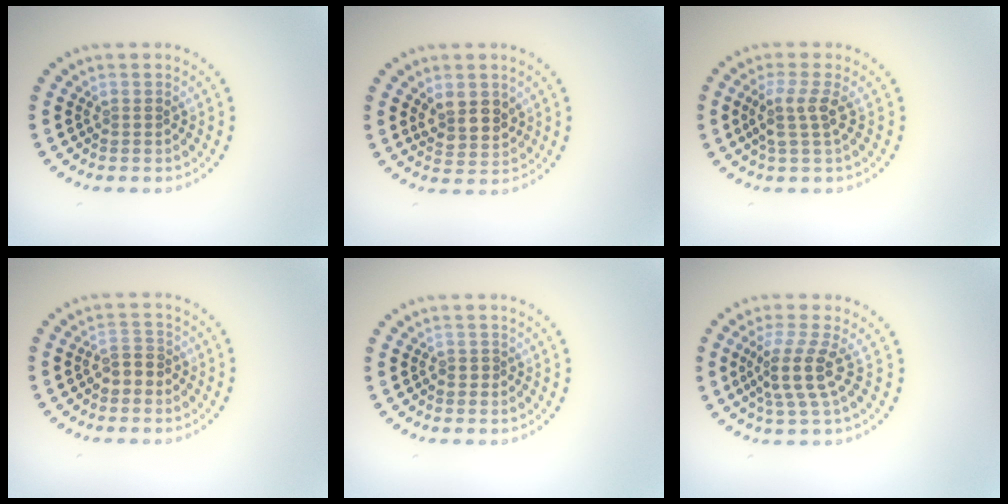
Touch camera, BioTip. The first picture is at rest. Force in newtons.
{"total": 2.8, "press": 2.6, "slide": 1.1}
{"total": 2.5, "press": 2.0, "slide": 1.6}
{"total": 2.0, "press": 1.9, "slide": 0.7}
{"total": 0.5, "press": 0.4, "slide": 0.4}
{"total": 3.6, "press": 2.7, "slide": 2.4}